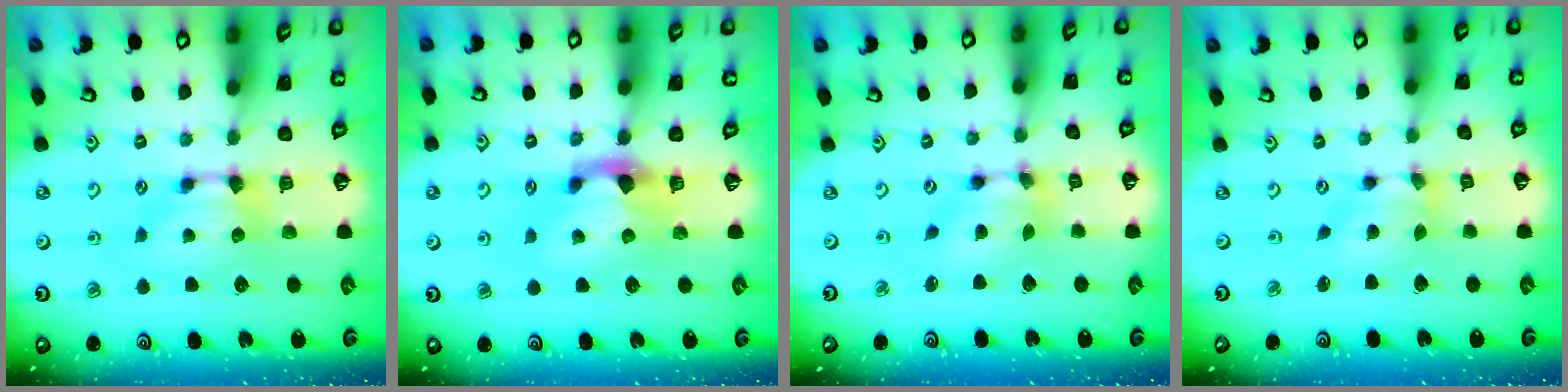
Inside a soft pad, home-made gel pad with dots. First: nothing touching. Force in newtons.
{"total": 2.2, "press": 1.9, "slide": 1.2}
{"total": 5.8, "press": 5.4, "slide": 2.1}
{"total": 4.1, "press": 3.7, "slide": 1.7}